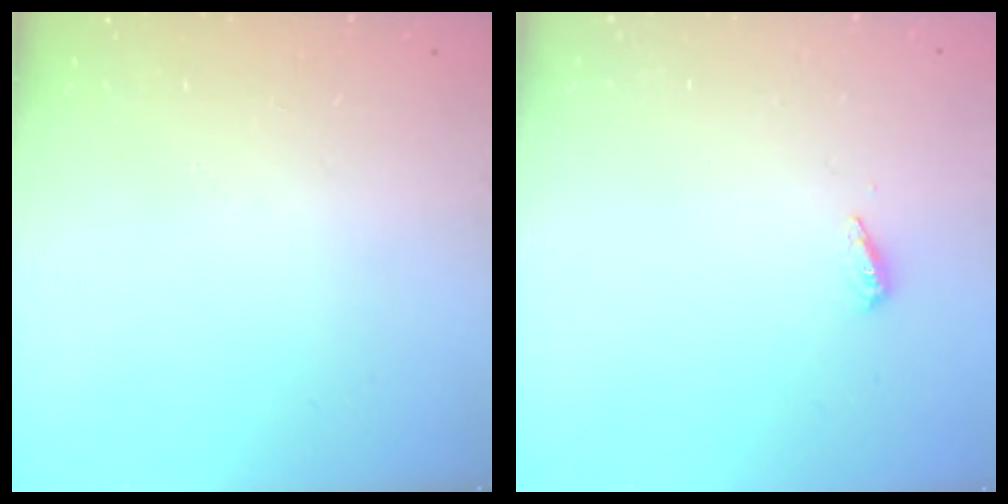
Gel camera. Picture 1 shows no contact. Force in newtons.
{"total": 2.9, "press": 2.9, "slide": 0.3}